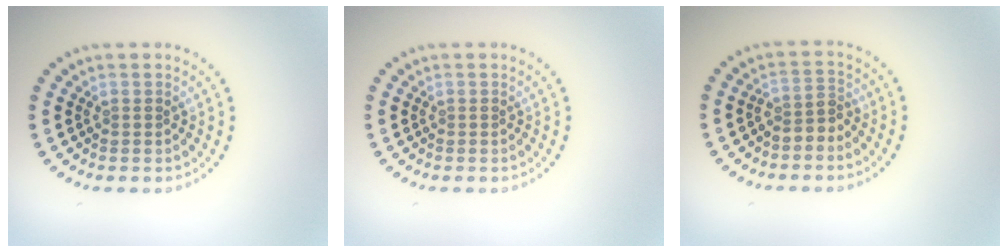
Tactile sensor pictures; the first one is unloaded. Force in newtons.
{"total": 0.0}
{"total": 2.0, "press": 1.4, "slide": 1.3}